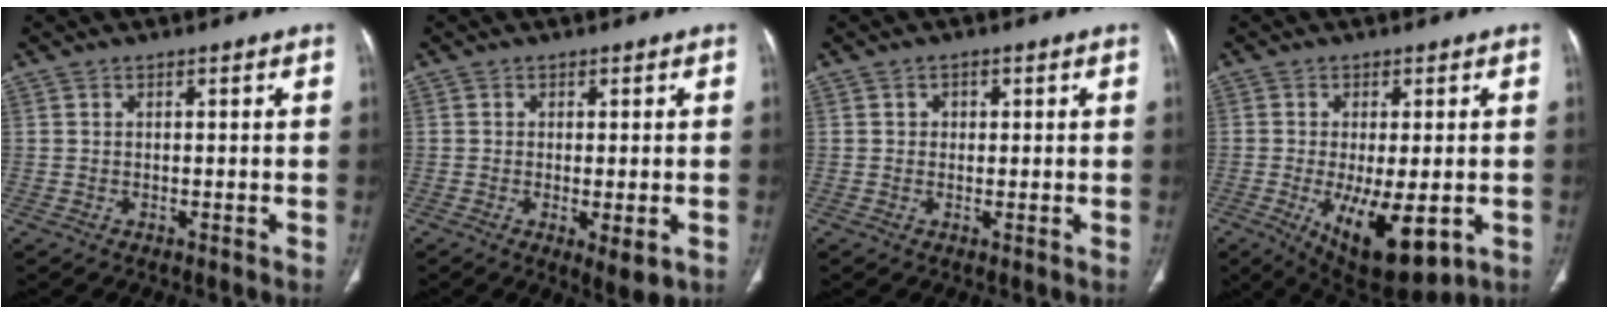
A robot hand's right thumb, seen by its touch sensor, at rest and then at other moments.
{"total": 4.5, "force": [-1.4, 1.4, 4.0], "torque": [-0.066, -0.014, -0.018]}
{"total": 1.4, "force": [0.3, 1.3, 0.5], "torque": [0.003, 0.002, 0.001]}
{"total": 13.7, "force": [-4.3, 5.5, 11.8], "torque": [-0.187, -0.020, -0.048]}